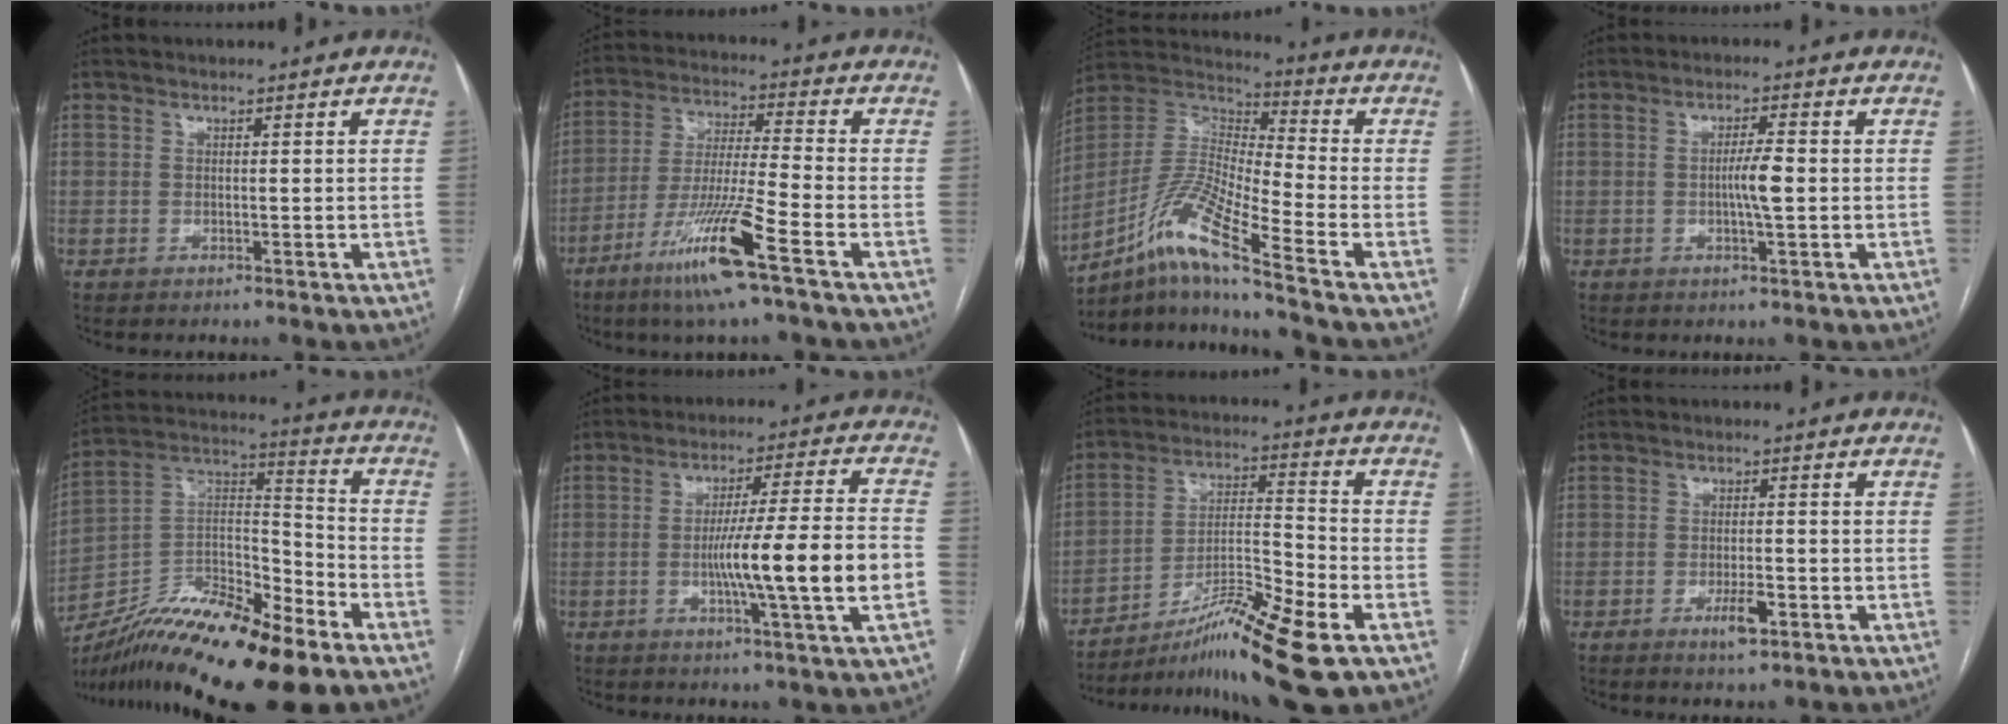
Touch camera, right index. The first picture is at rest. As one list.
[{"total": 13.5, "force": [-7.3, -0.8, 11.4], "torque": [-0.227, -0.030, -0.139]}, {"total": 13.9, "force": [-8.6, -0.3, 10.9], "torque": [-0.236, 0.001, -0.161]}, {"total": 3.9, "force": [-0.4, 0.2, 3.9], "torque": [-0.070, -0.002, -0.007]}, {"total": 22.4, "force": [-16.3, 4.4, 14.7], "torque": [-0.260, 0.001, -0.286]}, {"total": 14.4, "force": [-2.9, -0.8, 14.1], "torque": [-0.230, -0.002, -0.051]}, {"total": 15.9, "force": [-10.1, 0.4, 12.2], "torque": [-0.215, -0.016, -0.168]}, {"total": 3.7, "force": [-1.7, 0.8, 3.2], "torque": [-0.056, -0.002, -0.026]}]